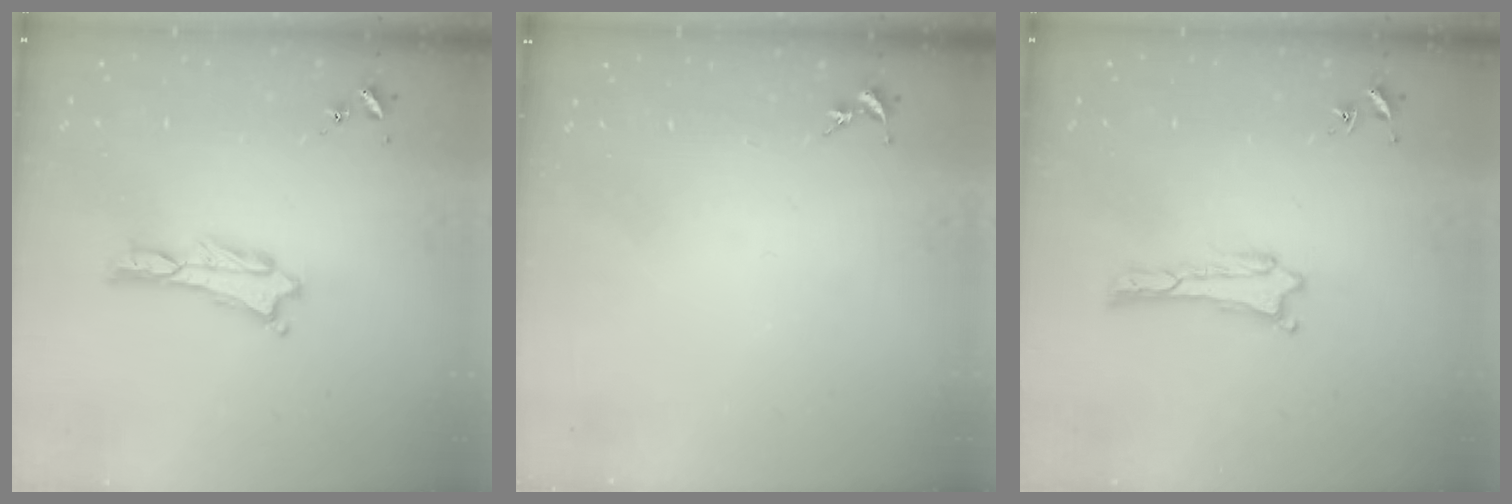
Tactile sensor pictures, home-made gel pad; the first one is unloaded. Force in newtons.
{"total": 0.0}
{"total": 0.0}